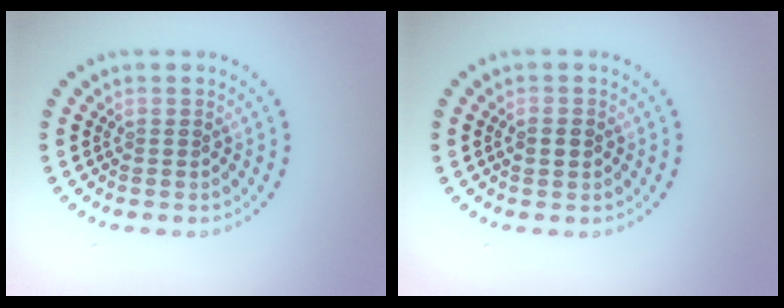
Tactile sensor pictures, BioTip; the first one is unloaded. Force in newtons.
{"total": 1.8, "press": 1.8, "slide": 0.1}